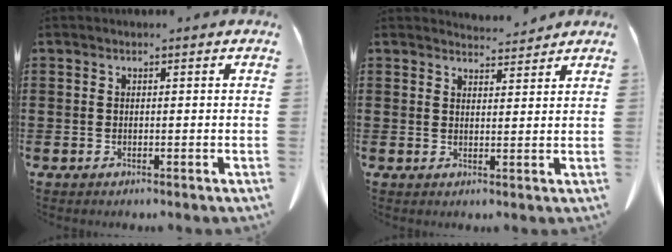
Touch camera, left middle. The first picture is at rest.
{"total": 3.5, "force": [3.4, 0.4, 0.6], "torque": [-0.012, -0.013, 0.062]}